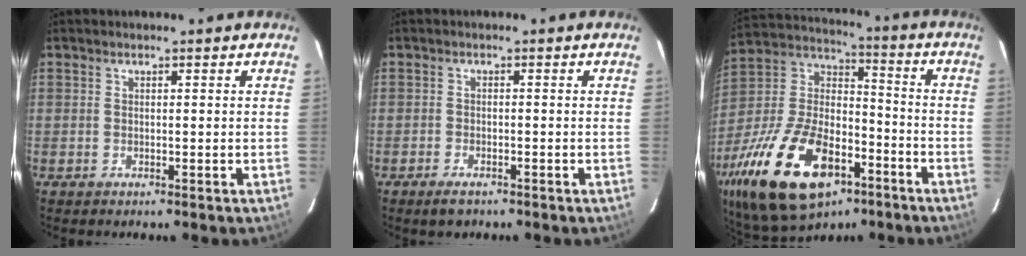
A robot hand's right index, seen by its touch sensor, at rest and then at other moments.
{"total": 2.7, "force": [-2.0, 1.2, 1.4], "torque": [-0.034, -0.003, -0.035]}
{"total": 28.6, "force": [-14.8, 14.8, 19.5], "torque": [-0.406, -0.012, -0.244]}